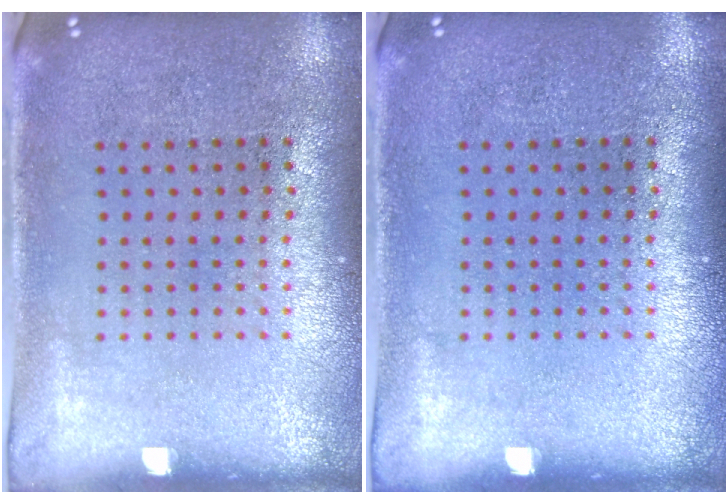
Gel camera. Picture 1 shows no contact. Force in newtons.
{"total": 0.0}